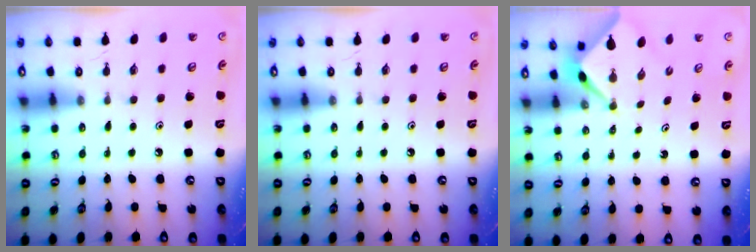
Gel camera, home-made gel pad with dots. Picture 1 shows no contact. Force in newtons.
{"total": 0.0}
{"total": 2.3, "press": 2.3, "slide": 0.3}